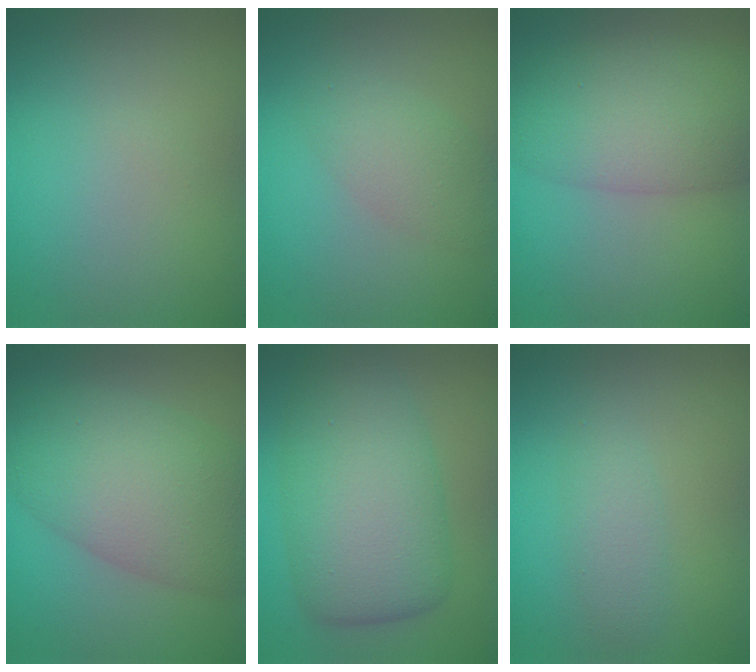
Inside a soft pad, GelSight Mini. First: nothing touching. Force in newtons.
{"total": 2.8, "press": 2.8, "slide": 0.1}
{"total": 7.7, "press": 7.6, "slide": 0.6}
{"total": 9.6, "press": 9.6, "slide": 0.2}
{"total": 7.7, "press": 7.7, "slide": 0.1}
{"total": 1.8, "press": 1.8, "slide": 0.0}